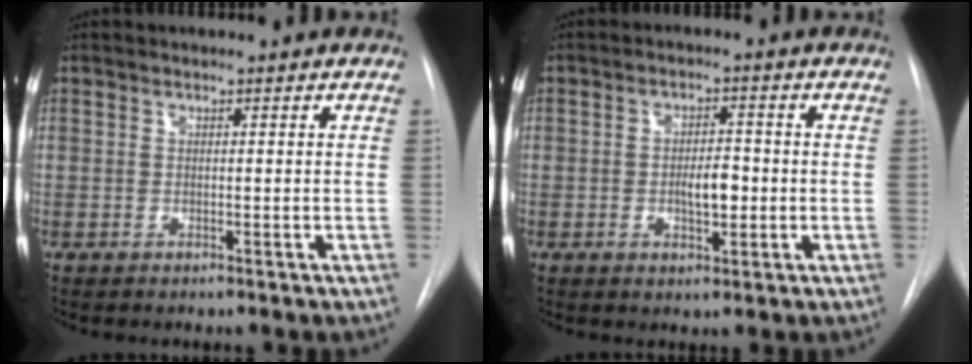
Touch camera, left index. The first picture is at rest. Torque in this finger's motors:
{"motor_torque": [0.62, -0.07, 0.11, 0.07]}